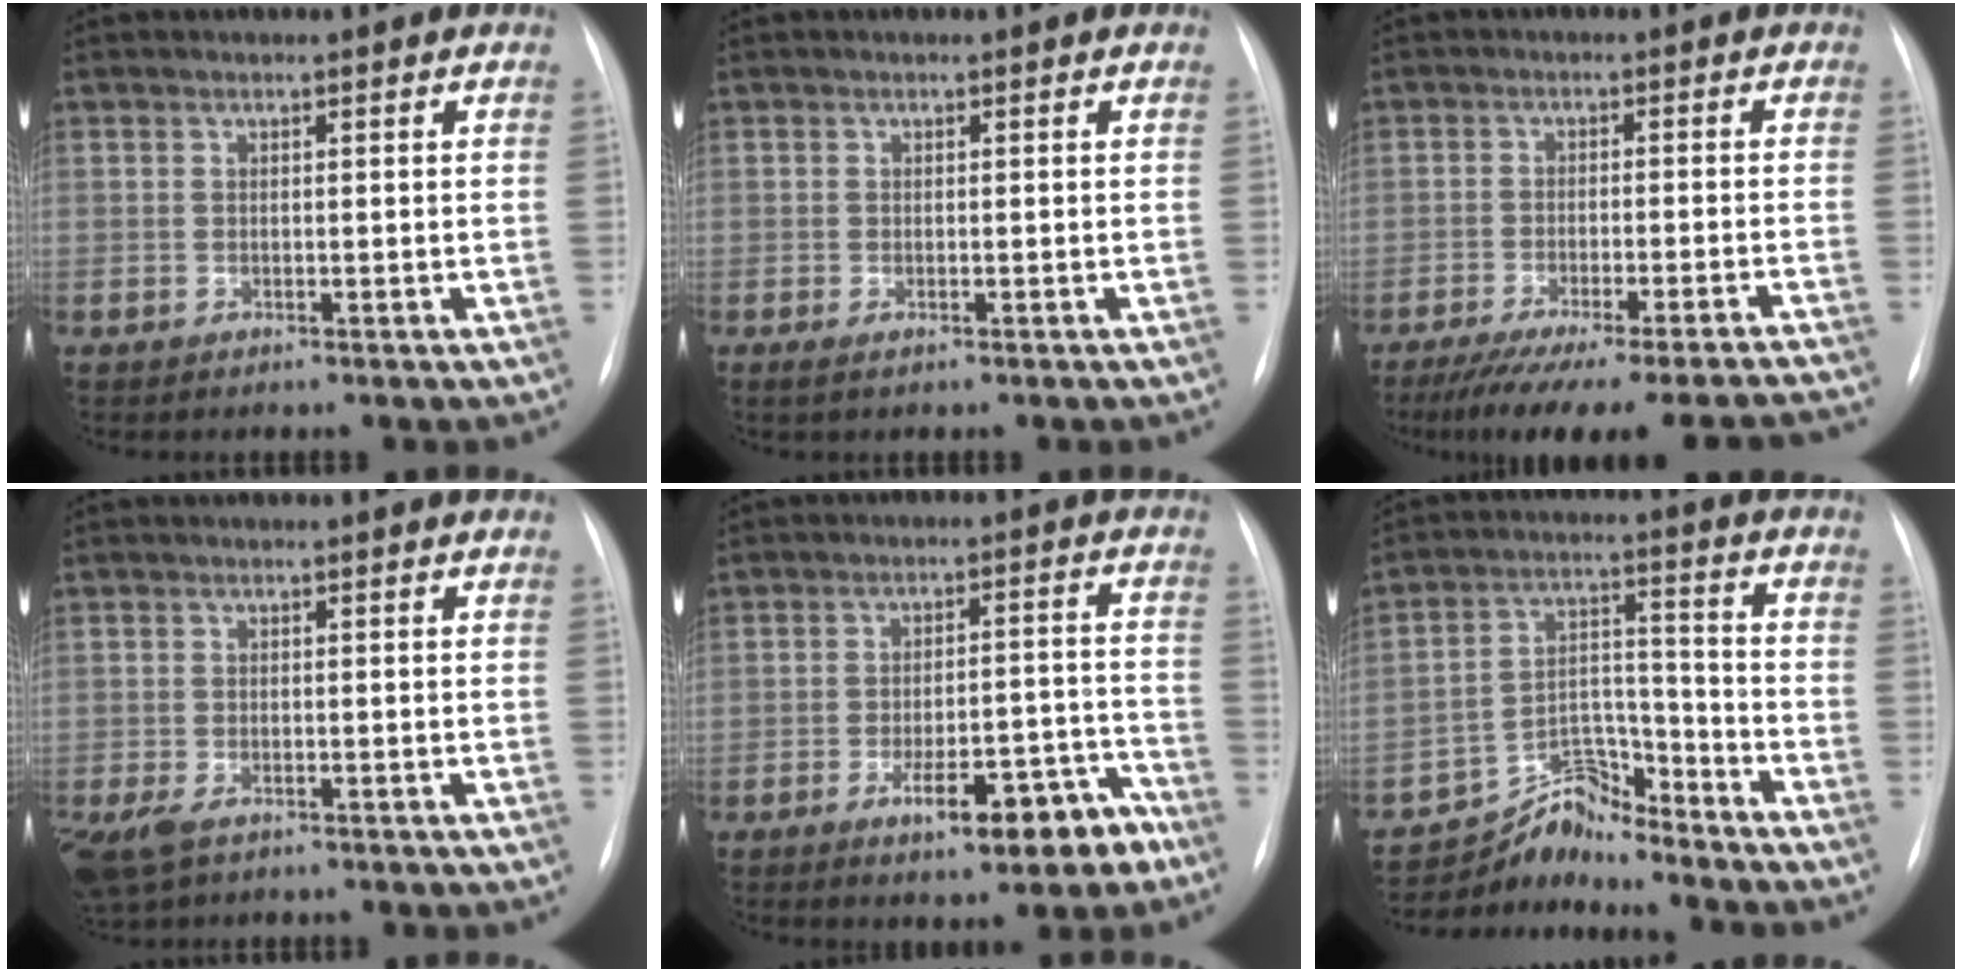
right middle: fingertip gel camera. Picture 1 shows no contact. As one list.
[{"total": 0.9, "force": [-0.4, 0.3, 0.8], "torque": [-0.014, -0.002, -0.005]}, {"total": 21.0, "force": [-19.2, 0.5, 8.6], "torque": [-0.085, -0.029, -0.256]}, {"total": 7.3, "force": [-4.1, 4.2, 4.4], "torque": [-0.106, -0.013, -0.067]}, {"total": 9.5, "force": [-5.8, 2.8, 7.0], "torque": [-0.098, 0.021, -0.078]}, {"total": 7.1, "force": [-7.0, 0.9, -0.8], "torque": [0.018, 0.041, -0.123]}]